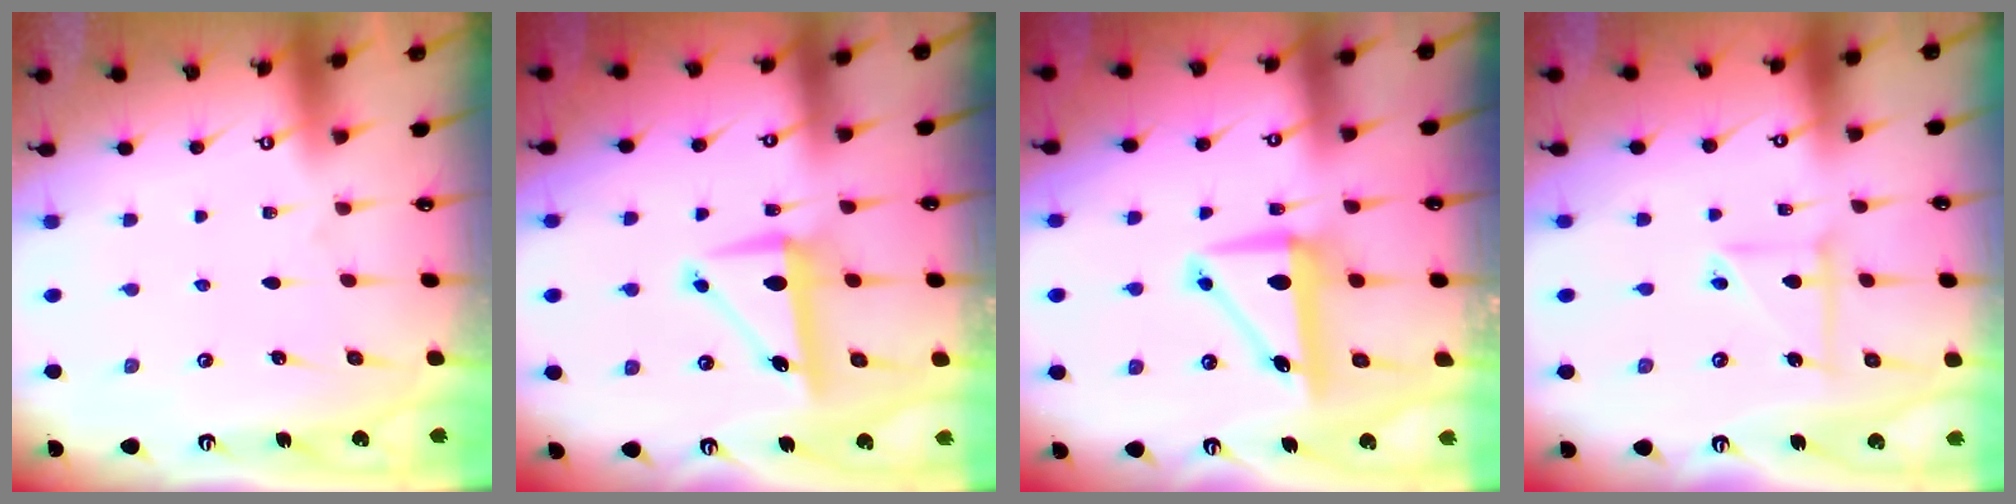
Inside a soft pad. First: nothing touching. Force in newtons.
{"total": 7.3, "press": 6.9, "slide": 2.4}
{"total": 8.2, "press": 8.0, "slide": 1.7}
{"total": 6.8, "press": 6.7, "slide": 1.3}